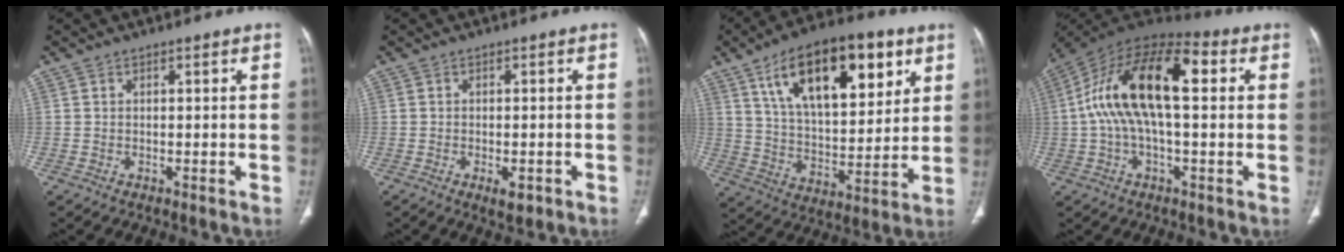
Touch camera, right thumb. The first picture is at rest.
{"total": 2.9, "force": [-1.3, 1.3, 2.3], "torque": [-0.030, 0.001, -0.014]}
{"total": 23.4, "force": [11.0, 10.8, 17.6], "torque": [-0.244, -0.029, 0.188]}
{"total": 19.5, "force": [2.9, 8.5, 17.3], "torque": [-0.311, 0.048, 0.039]}